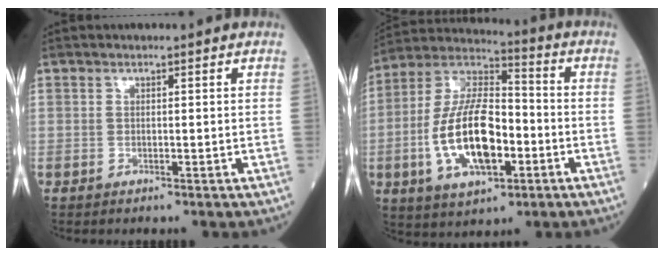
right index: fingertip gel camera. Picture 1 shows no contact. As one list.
[{"total": 16.6, "force": [-4.0, 6.9, 14.6], "torque": [-0.295, 0.009, -0.071]}]